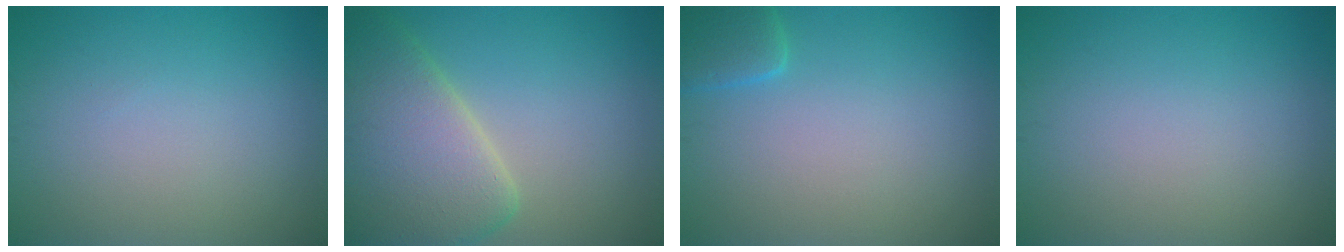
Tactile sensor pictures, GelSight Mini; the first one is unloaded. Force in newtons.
{"total": 8.6, "press": 8.6, "slide": 0.7}
{"total": 2.3, "press": 2.3, "slide": 0.2}
{"total": 0.0}